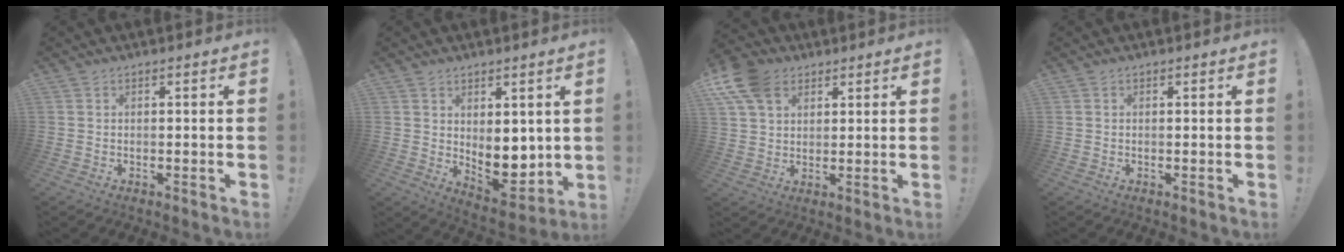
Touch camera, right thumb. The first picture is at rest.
{"total": 9.1, "force": [1.2, 6.5, 6.2], "torque": [-0.064, -0.018, 0.035]}
{"total": 11.9, "force": [5.7, 8.2, 6.6], "torque": [-0.128, -0.019, 0.112]}
{"total": 0.0}